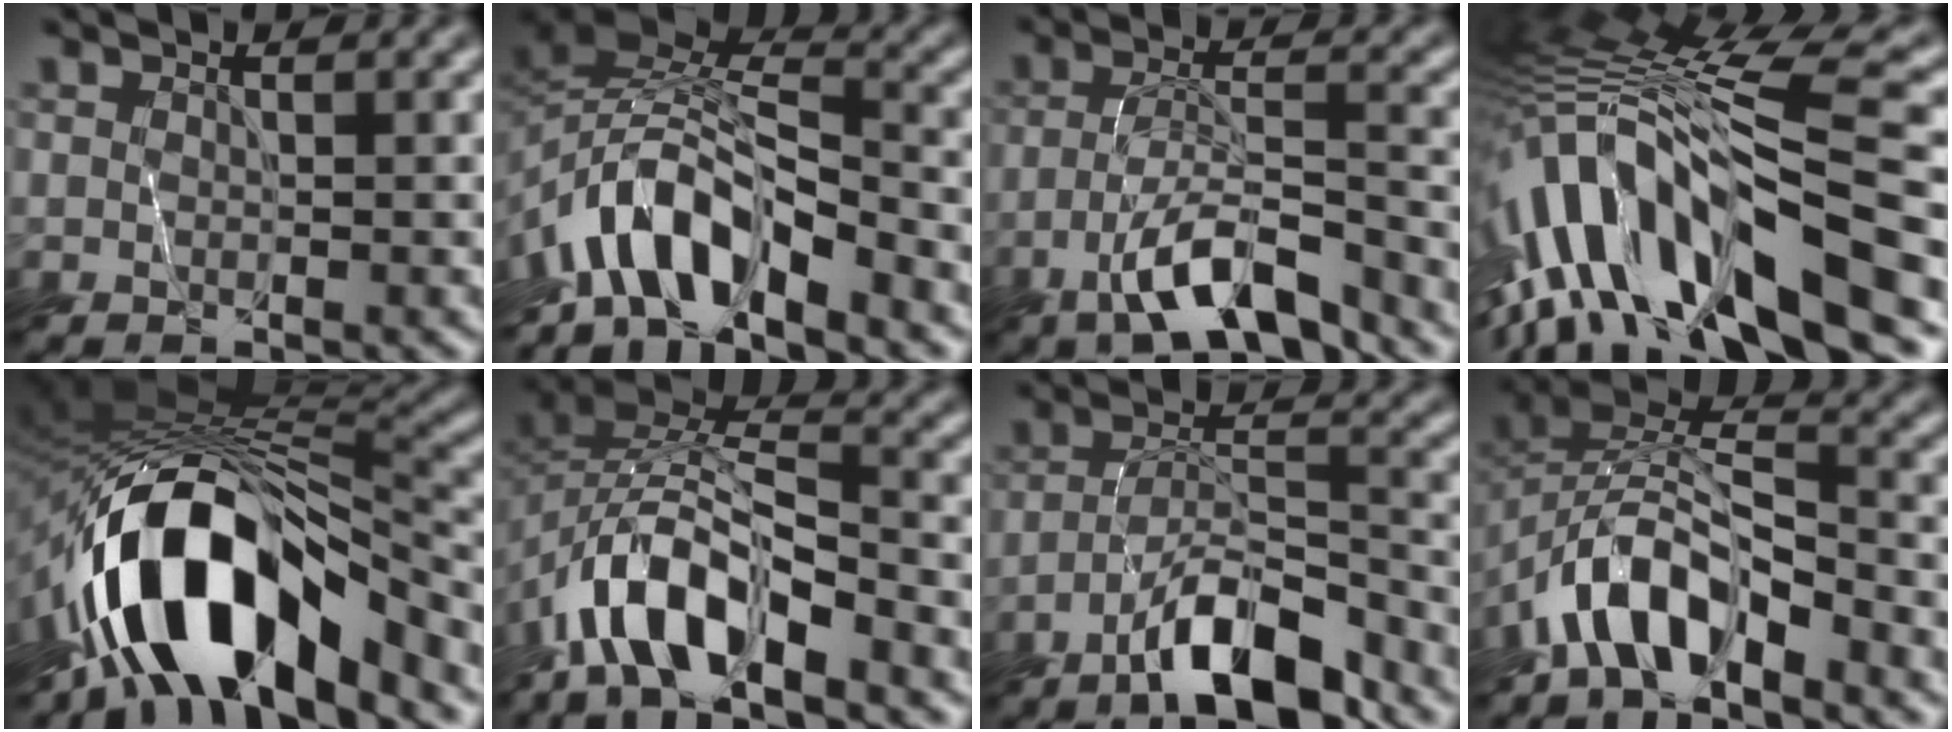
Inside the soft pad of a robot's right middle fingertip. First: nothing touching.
{"total": 7.7, "force": [-5.6, 2.3, 4.7], "torque": [-0.068, 0.012, -0.118]}
{"total": 6.6, "force": [-4.9, 1.3, 4.2], "torque": [-0.080, 0.000, -0.091]}
{"total": 13.9, "force": [-4.8, 3.0, 12.7], "torque": [-0.226, 0.030, -0.080]}
{"total": 12.2, "force": [-7.4, 4.4, 8.7], "torque": [-0.138, 0.005, -0.134]}
{"total": 9.0, "force": [-5.9, 3.2, 5.9], "torque": [-0.106, 0.007, -0.114]}
{"total": 7.6, "force": [-5.8, 1.5, 4.6], "torque": [-0.073, 0.004, -0.109]}
{"total": 7.5, "force": [-5.3, 2.4, 4.7], "torque": [-0.084, 0.008, -0.106]}